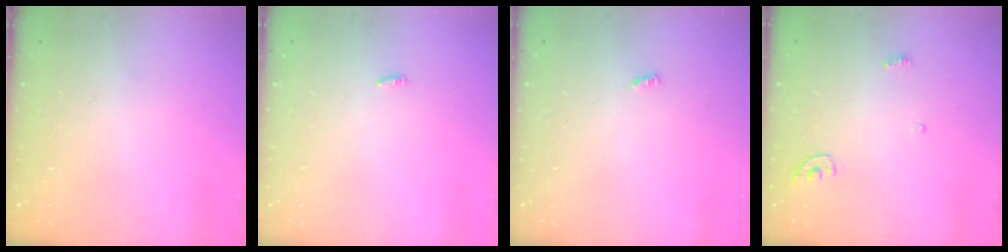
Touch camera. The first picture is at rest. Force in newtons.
{"total": 2.1, "press": 1.9, "slide": 0.7}
{"total": 1.9, "press": 1.9, "slide": 0.3}
{"total": 4.3, "press": 4.3, "slide": 0.4}